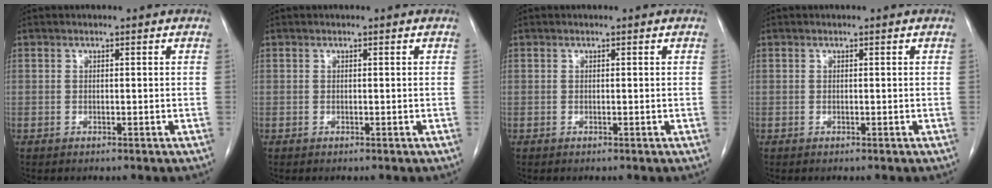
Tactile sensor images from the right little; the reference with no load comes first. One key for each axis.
{"total": 0.0}
{"total": 0.0}
{"total": 0.0}